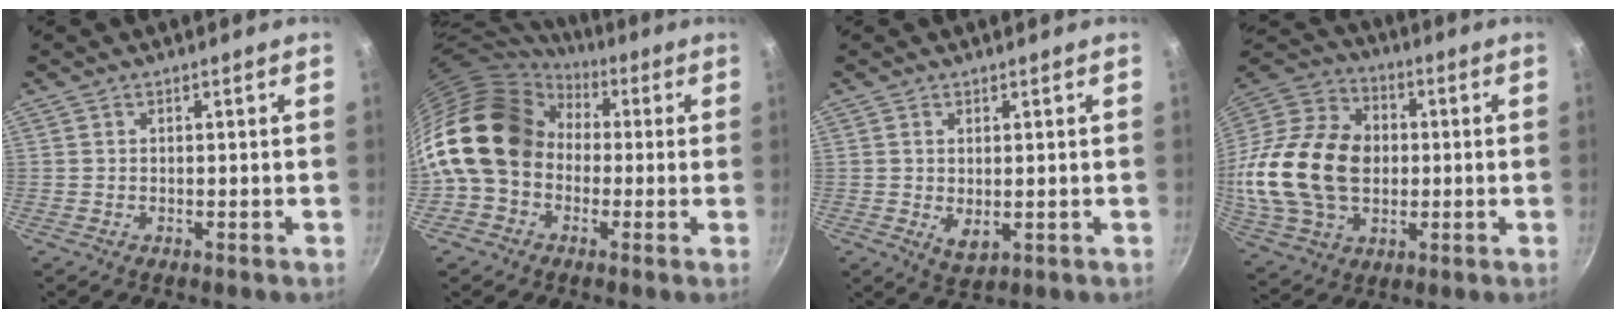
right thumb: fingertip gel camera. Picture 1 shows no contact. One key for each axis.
{"total": 17.6, "fx": 0.6, "fy": 14.2, "fz": 10.5, "tx": -0.169, "ty": 0.046, "tz": -0.003}
{"total": 3.6, "fx": 0.1, "fy": 2.0, "fz": 2.9, "tx": -0.050, "ty": -0.012, "tz": 0.008}
{"total": 25.7, "fx": -0.4, "fy": 18.5, "fz": 17.8, "tx": -0.333, "ty": 0.025, "tz": -0.002}